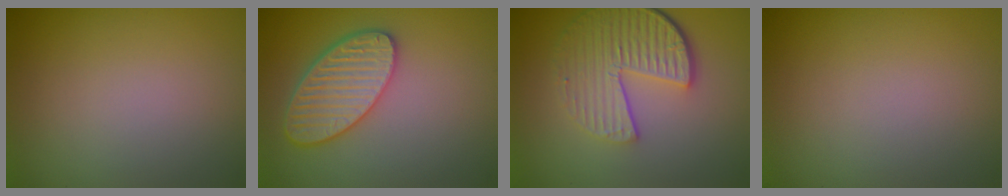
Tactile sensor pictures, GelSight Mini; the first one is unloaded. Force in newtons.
{"total": 5.1, "press": 4.7, "slide": 2.0}
{"total": 6.3, "press": 4.5, "slide": 4.4}
{"total": 0.0}